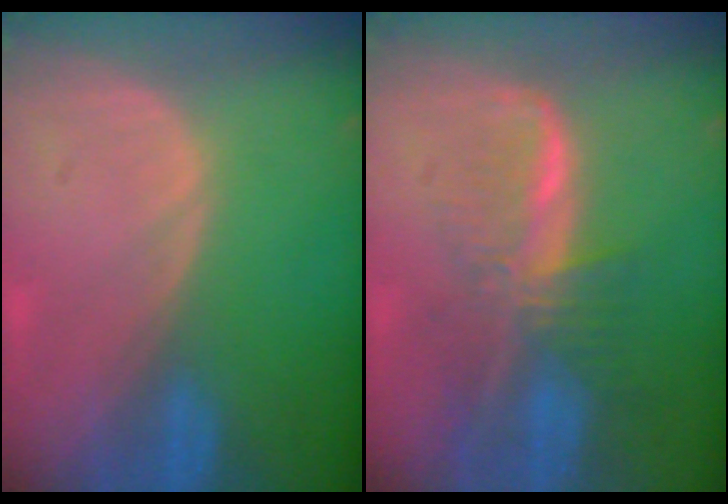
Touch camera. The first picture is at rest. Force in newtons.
{"total": 8.1, "press": 6.9, "slide": 4.2}